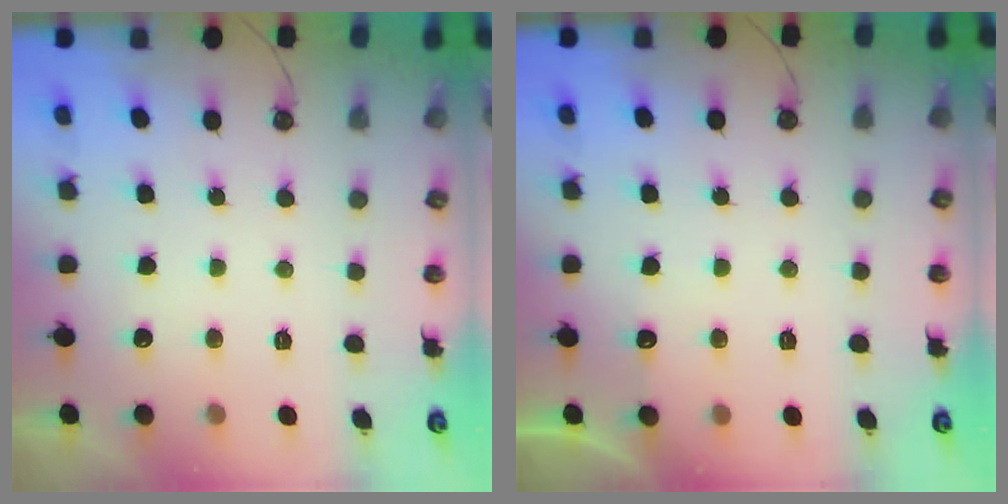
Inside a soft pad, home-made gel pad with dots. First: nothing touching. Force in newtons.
{"total": 2.8, "press": 2.8, "slide": 0.4}